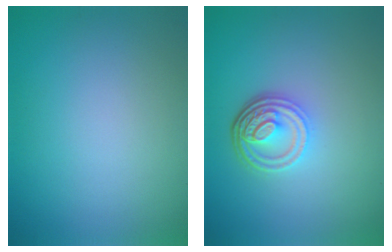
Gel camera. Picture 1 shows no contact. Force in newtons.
{"total": 4.7, "press": 3.5, "slide": 3.2}